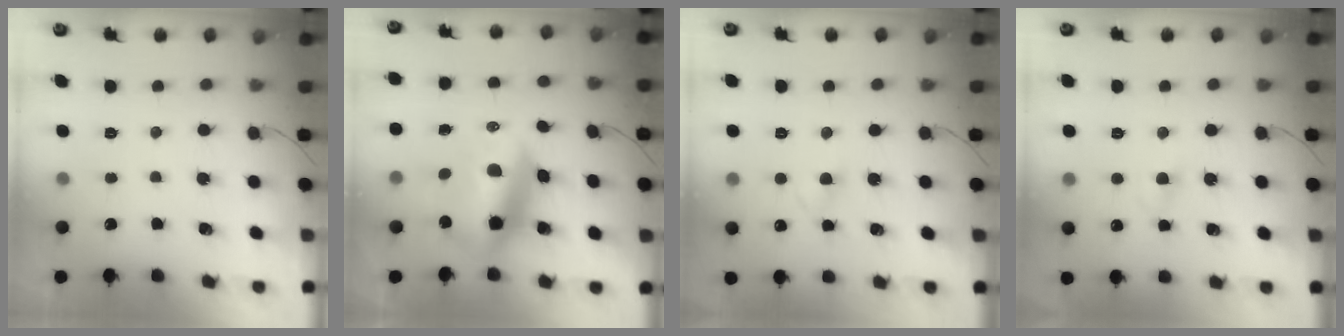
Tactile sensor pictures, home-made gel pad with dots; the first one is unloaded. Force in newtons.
{"total": 12.2, "press": 11.8, "slide": 3.0}
{"total": 2.9, "press": 2.7, "slide": 1.2}
{"total": 3.2, "press": 3.0, "slide": 1.2}